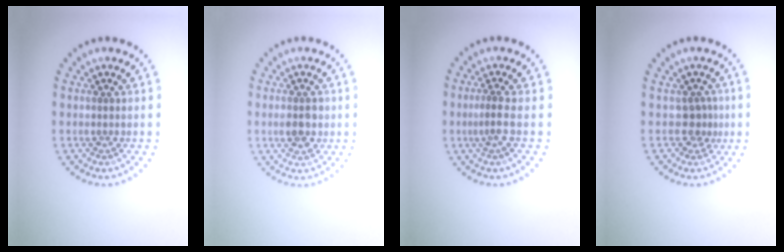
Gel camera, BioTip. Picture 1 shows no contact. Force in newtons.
{"total": 2.7, "press": 2.7, "slide": 0.0}
{"total": 1.6, "press": 1.0, "slide": 1.2}
{"total": 1.8, "press": 1.3, "slide": 1.2}